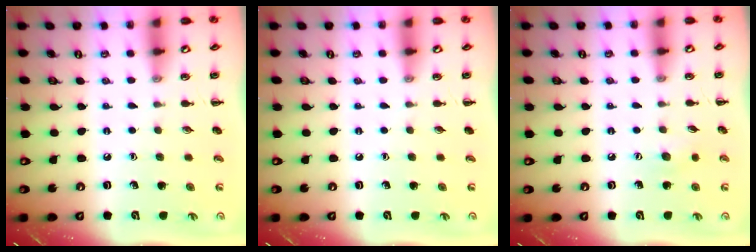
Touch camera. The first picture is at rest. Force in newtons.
{"total": 0.0}
{"total": 5.4, "press": 5.2, "slide": 1.3}